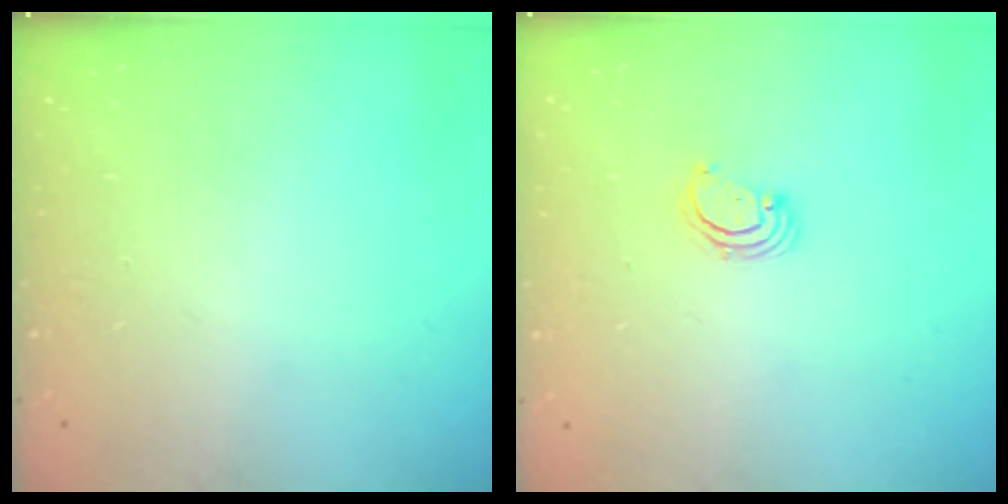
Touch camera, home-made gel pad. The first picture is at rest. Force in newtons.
{"total": 2.8, "press": 2.8, "slide": 0.2}